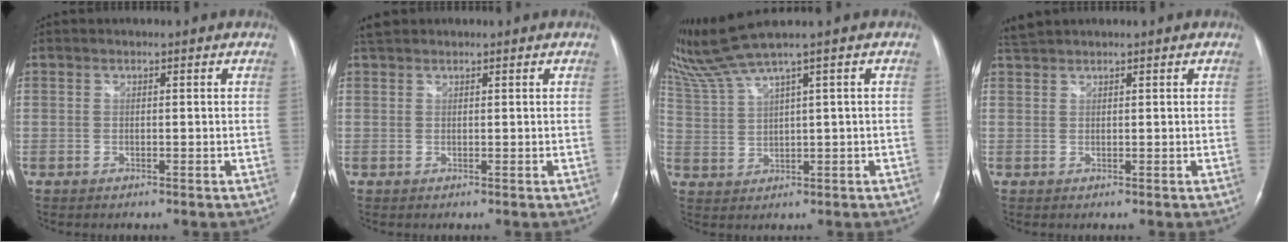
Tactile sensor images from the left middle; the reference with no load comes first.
{"total": 2.0, "force": [1.9, 0.6, 0.6], "torque": [-0.020, 0.020, 0.036]}
{"total": 5.5, "force": [4.4, -2.1, 2.7], "torque": [-0.073, 0.006, 0.101]}
{"total": 2.0, "force": [2.0, -0.2, 0.4], "torque": [-0.016, 0.018, 0.044]}